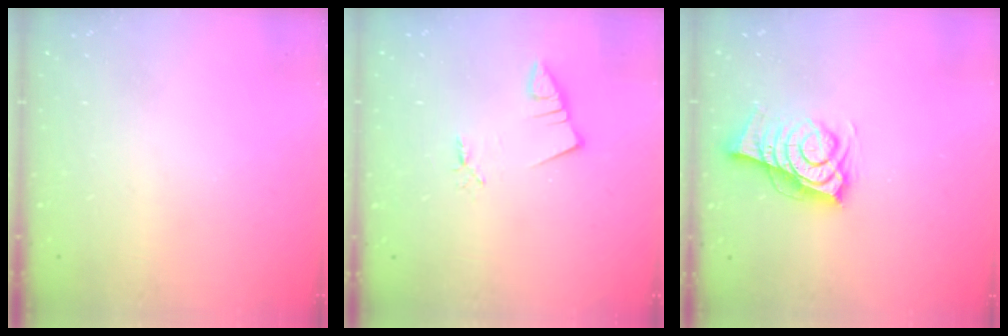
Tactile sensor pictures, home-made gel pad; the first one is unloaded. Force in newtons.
{"total": 1.4, "press": 1.4, "slide": 0.1}
{"total": 9.1, "press": 8.5, "slide": 3.4}